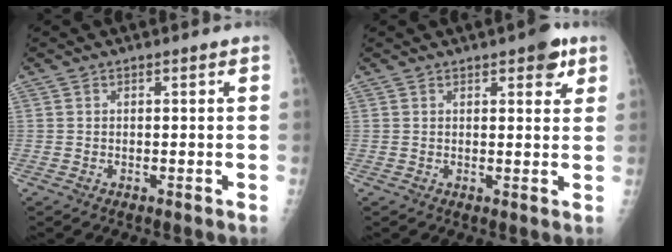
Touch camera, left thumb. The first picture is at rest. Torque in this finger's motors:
{"motor_torque": [0.31, 0.31, 0.31, -0.09, 0.00]}